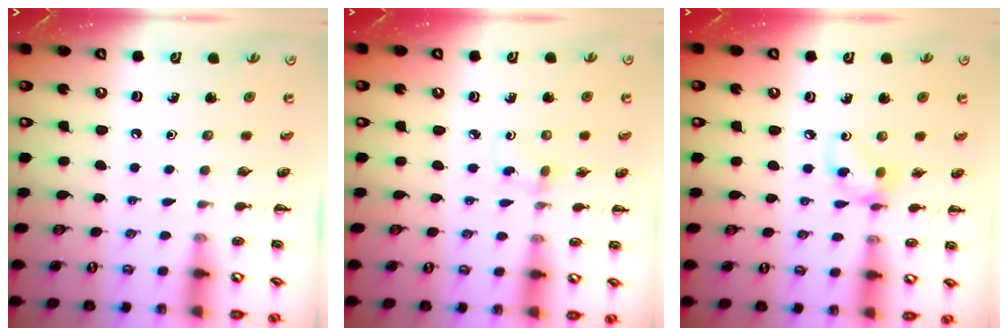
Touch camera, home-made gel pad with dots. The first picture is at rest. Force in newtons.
{"total": 2.5, "press": 2.2, "slide": 1.1}
{"total": 6.6, "press": 6.6, "slide": 0.1}